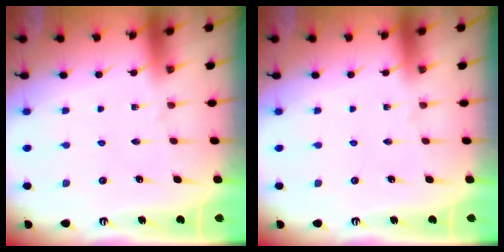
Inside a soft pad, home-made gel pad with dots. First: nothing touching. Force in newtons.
{"total": 0.0}